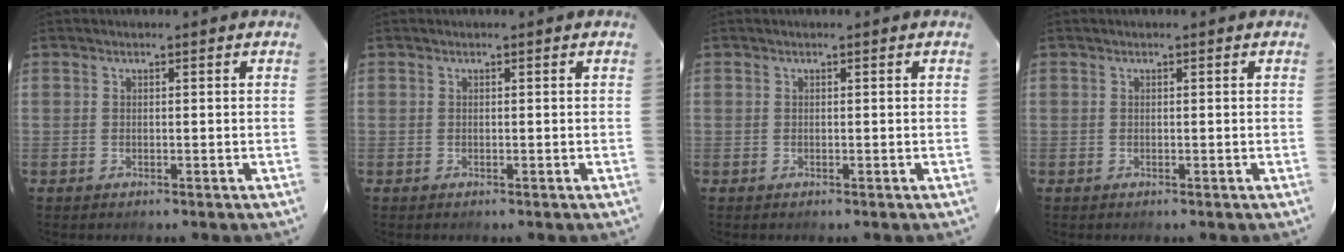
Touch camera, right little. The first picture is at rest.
{"total": 0.0}
{"total": 0.0}
{"total": 0.0}